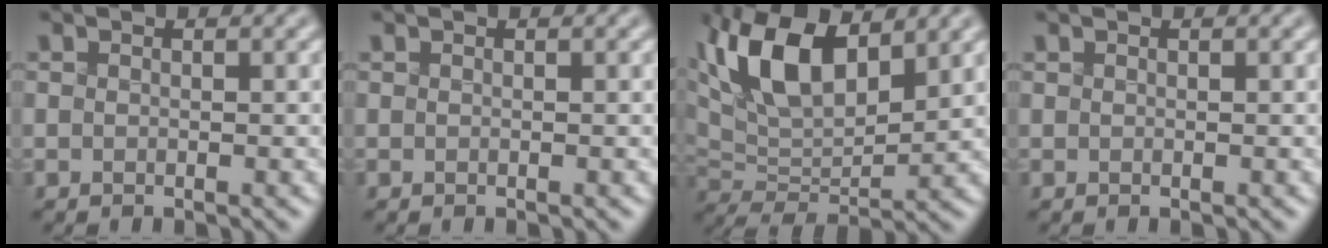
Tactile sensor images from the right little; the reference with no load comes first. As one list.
[{"total": 0.0}, {"total": 9.2, "force": [4.9, 3.8, 6.8], "torque": [-0.145, 0.018, 0.094]}, {"total": 0.0}]